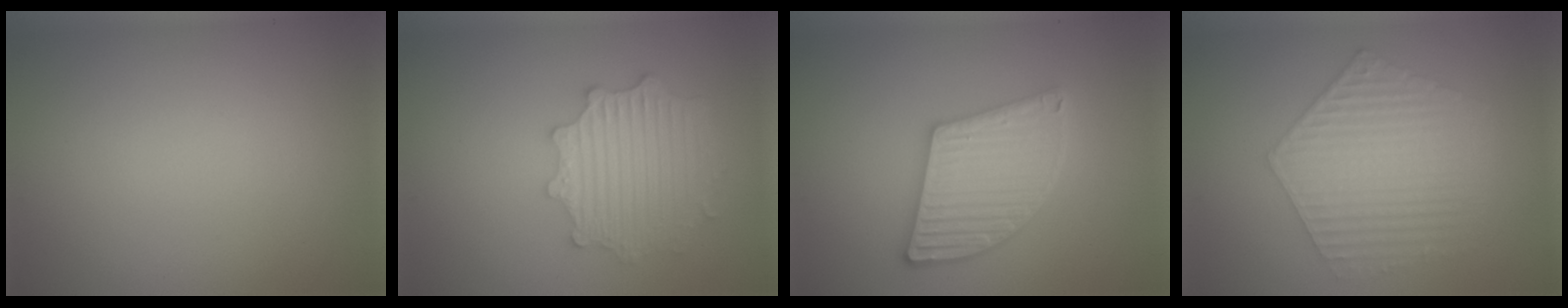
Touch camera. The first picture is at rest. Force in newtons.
{"total": 4.6, "press": 3.8, "slide": 2.5}
{"total": 5.5, "press": 5.5, "slide": 0.7}
{"total": 6.0, "press": 4.3, "slide": 4.1}